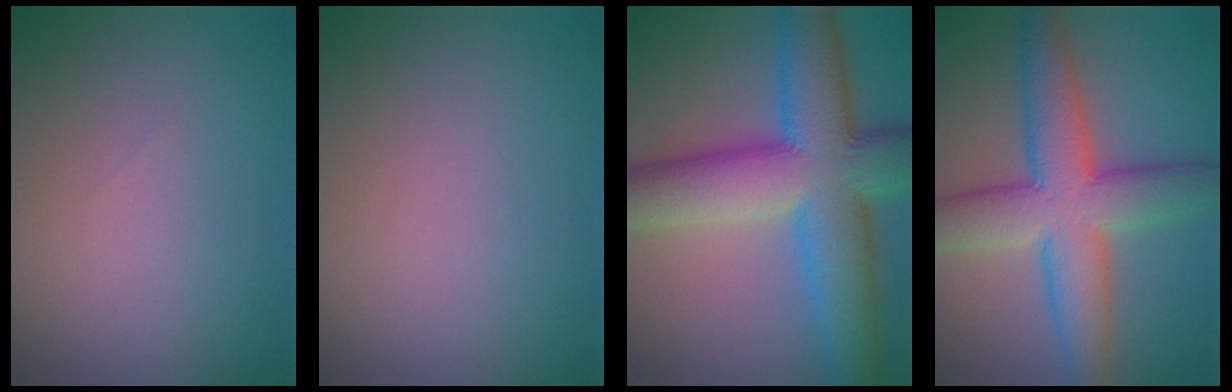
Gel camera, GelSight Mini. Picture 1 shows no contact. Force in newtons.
{"total": 0.0}
{"total": 13.1, "press": 13.1, "slide": 0.2}
{"total": 9.1, "press": 9.1, "slide": 0.7}